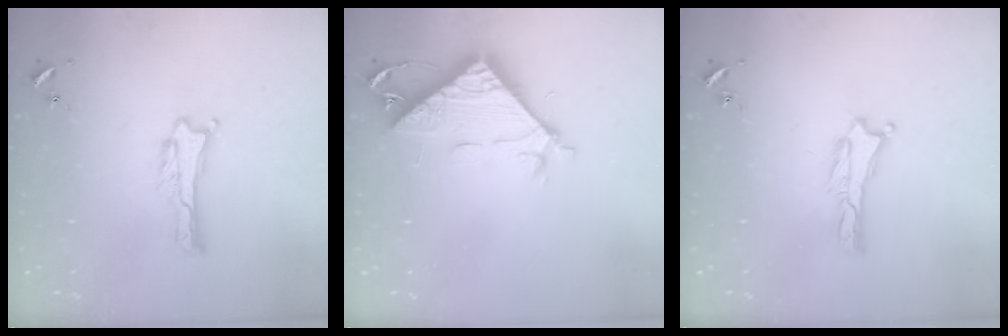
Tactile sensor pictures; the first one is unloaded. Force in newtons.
{"total": 9.7, "press": 9.7, "slide": 0.8}
{"total": 0.0}